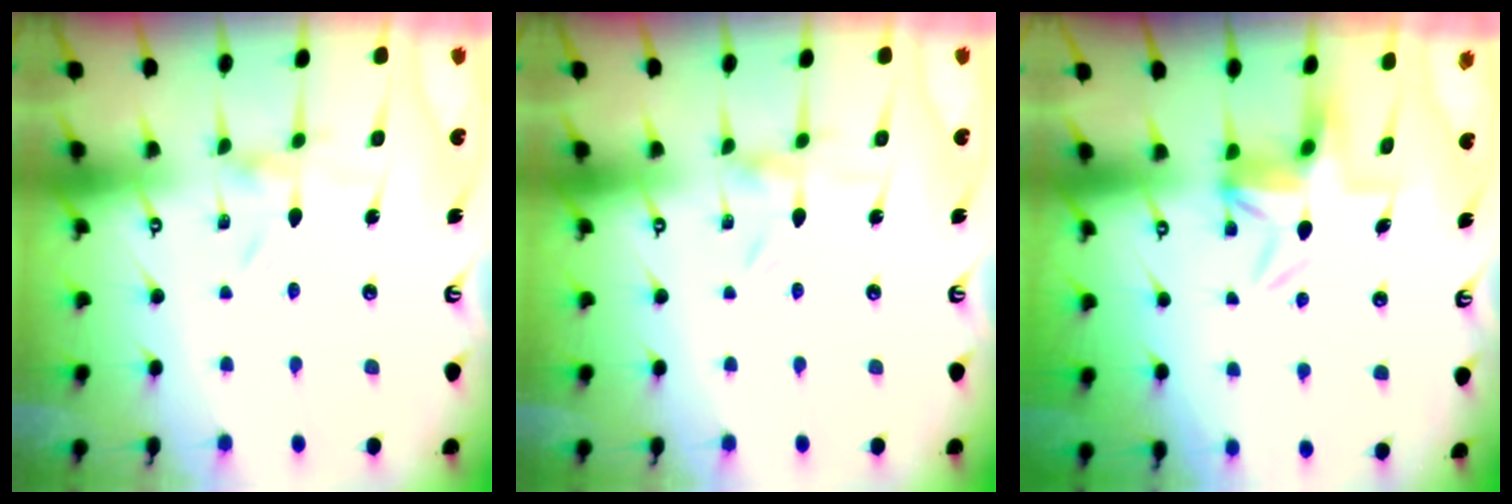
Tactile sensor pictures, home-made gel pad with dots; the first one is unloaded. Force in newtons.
{"total": 0.0}
{"total": 5.5, "press": 5.2, "slide": 1.8}